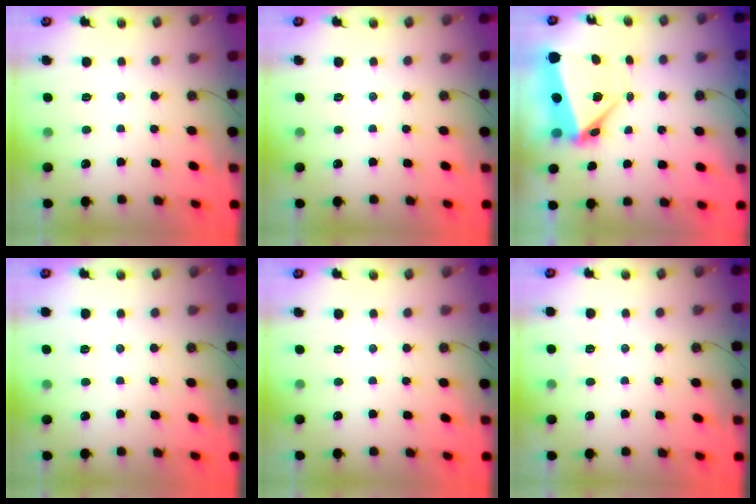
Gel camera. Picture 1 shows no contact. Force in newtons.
{"total": 0.0}
{"total": 7.7, "press": 7.5, "slide": 1.8}
{"total": 2.2, "press": 2.2, "slide": 0.7}
{"total": 0.0}
{"total": 4.3, "press": 4.3, "slide": 0.3}